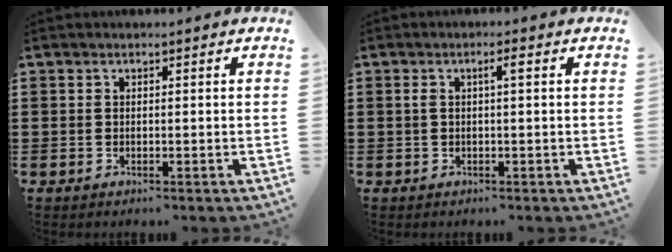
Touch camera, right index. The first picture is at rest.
{"total": 2.0, "force": [0.3, 0.2, 1.9], "torque": [-0.030, -0.001, 0.002]}